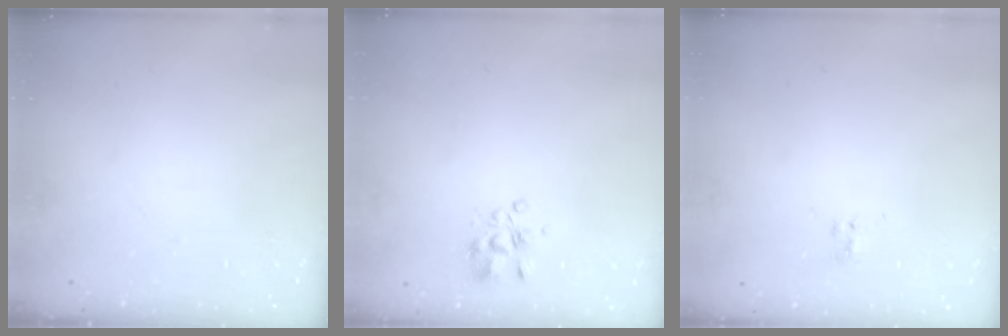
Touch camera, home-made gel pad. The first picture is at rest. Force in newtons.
{"total": 3.5, "press": 3.5, "slide": 0.2}
{"total": 1.5, "press": 1.3, "slide": 0.9}